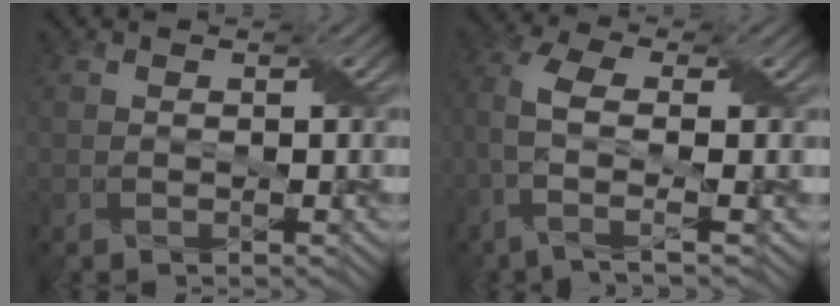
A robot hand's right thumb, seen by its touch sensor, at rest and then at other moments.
{"total": 6.4, "force": [-0.8, 2.1, 6.0], "torque": [-0.136, 0.010, -0.025]}